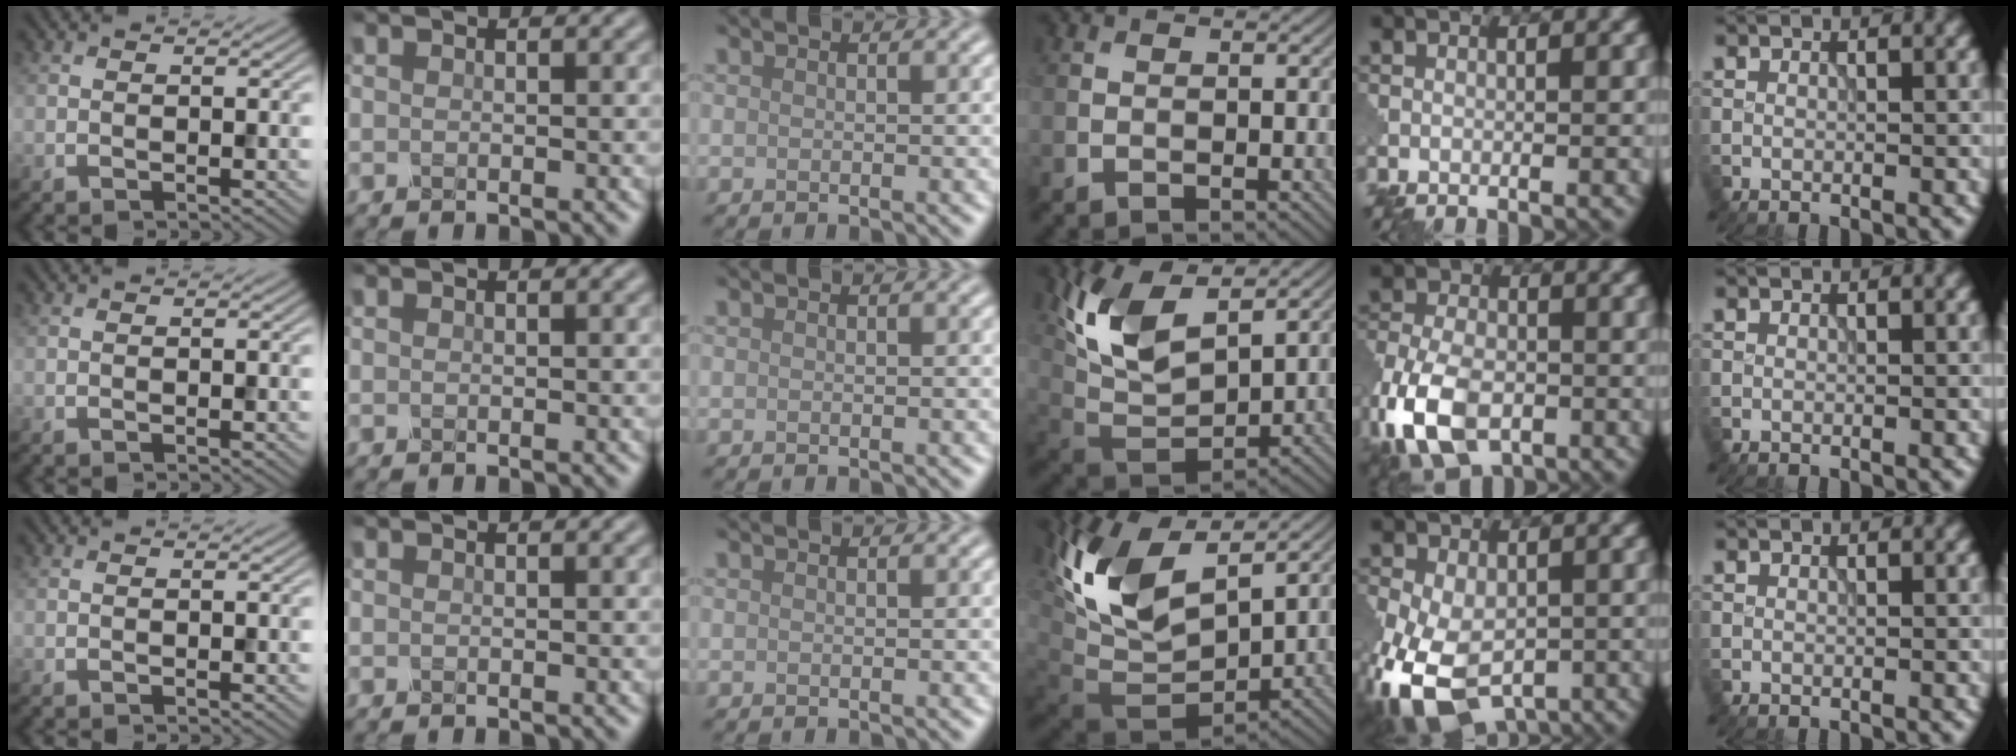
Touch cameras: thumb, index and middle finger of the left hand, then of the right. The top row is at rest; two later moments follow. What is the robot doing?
{"motion": "squeeze", "object": "clothespin"}